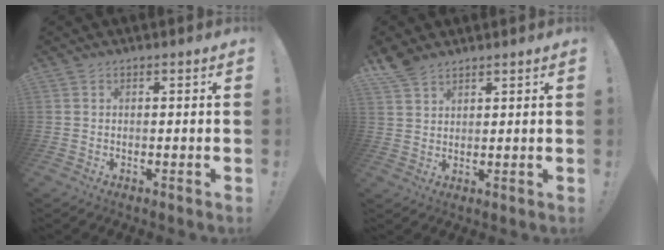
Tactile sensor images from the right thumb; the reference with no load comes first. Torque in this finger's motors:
{"motor_torque": [-0.05, 0.08, 0.07, 0.07, 0.08]}